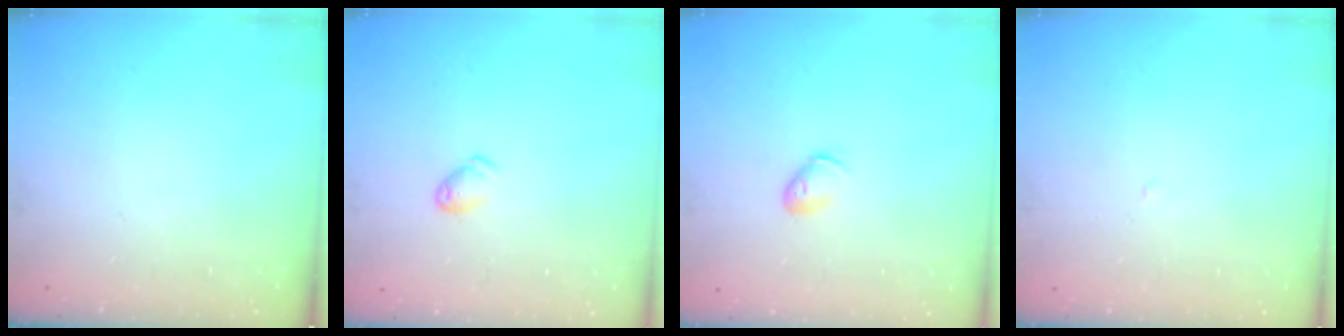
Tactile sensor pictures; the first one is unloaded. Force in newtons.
{"total": 4.9, "press": 4.9, "slide": 0.7}
{"total": 5.5, "press": 5.4, "slide": 1.1}
{"total": 1.6, "press": 1.6, "slide": 0.3}